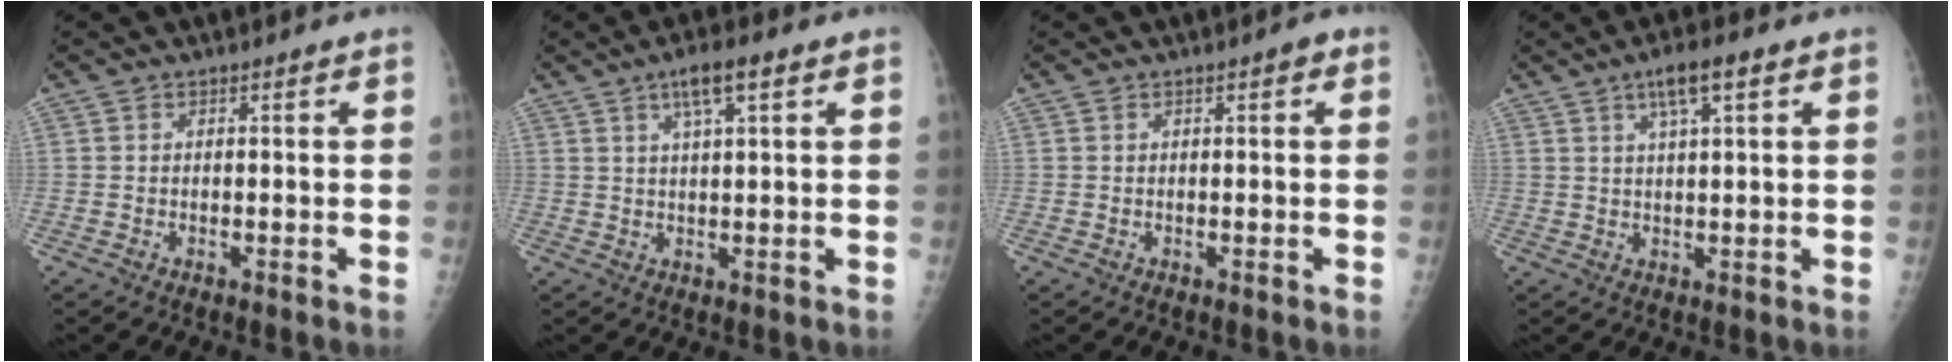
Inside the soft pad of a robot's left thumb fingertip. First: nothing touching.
{"total": 5.8, "force": [2.9, 1.2, 4.8], "torque": [-0.084, -0.001, 0.050]}
{"total": 1.2, "force": [0.4, 0.5, 1.0], "torque": [-0.011, 0.003, 0.000]}
{"total": 6.0, "force": [3.0, 1.3, 5.0], "torque": [-0.086, 0.000, 0.051]}